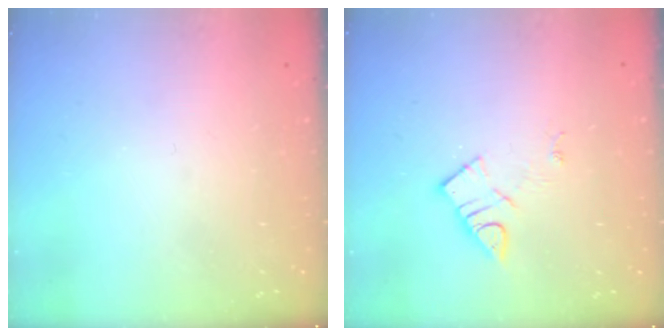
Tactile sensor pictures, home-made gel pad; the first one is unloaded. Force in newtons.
{"total": 6.4, "press": 6.4, "slide": 0.3}